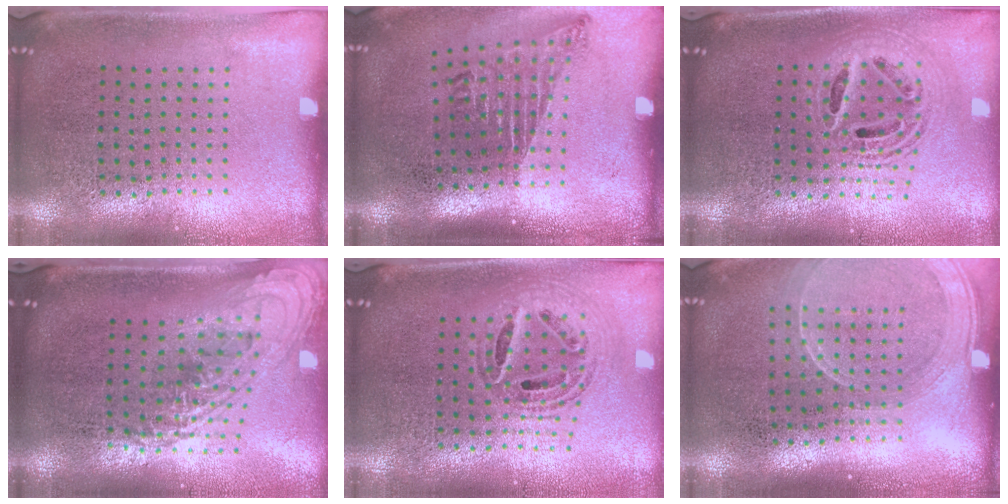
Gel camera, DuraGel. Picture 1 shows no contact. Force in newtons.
{"total": 1.7, "press": 1.1, "slide": 1.3}
{"total": 2.0, "press": 1.6, "slide": 1.2}
{"total": 2.1, "press": 1.7, "slide": 1.3}
{"total": 0.9, "press": 0.9, "slide": 0.2}
{"total": 1.7, "press": 1.5, "slide": 0.8}